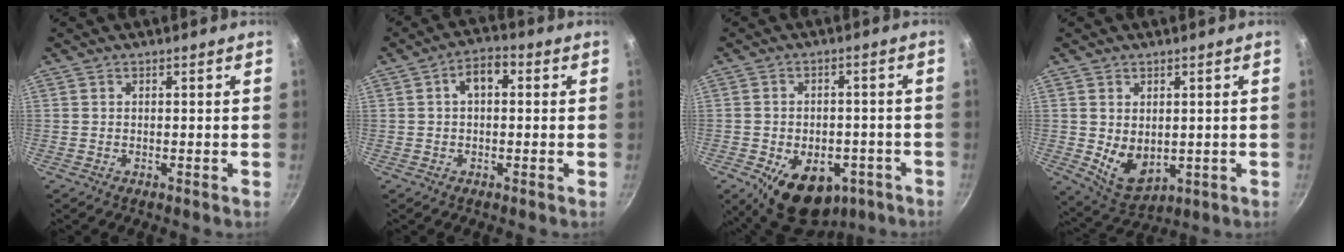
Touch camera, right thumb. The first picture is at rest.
{"total": 5.0, "force": [0.9, 3.0, 3.9], "torque": [-0.053, 0.016, 0.007]}
{"total": 14.1, "force": [-6.5, 9.1, 8.6], "torque": [-0.092, 0.015, -0.079]}
{"total": 7.8, "force": [0.4, 5.4, 5.6], "torque": [-0.080, -0.023, 0.029]}